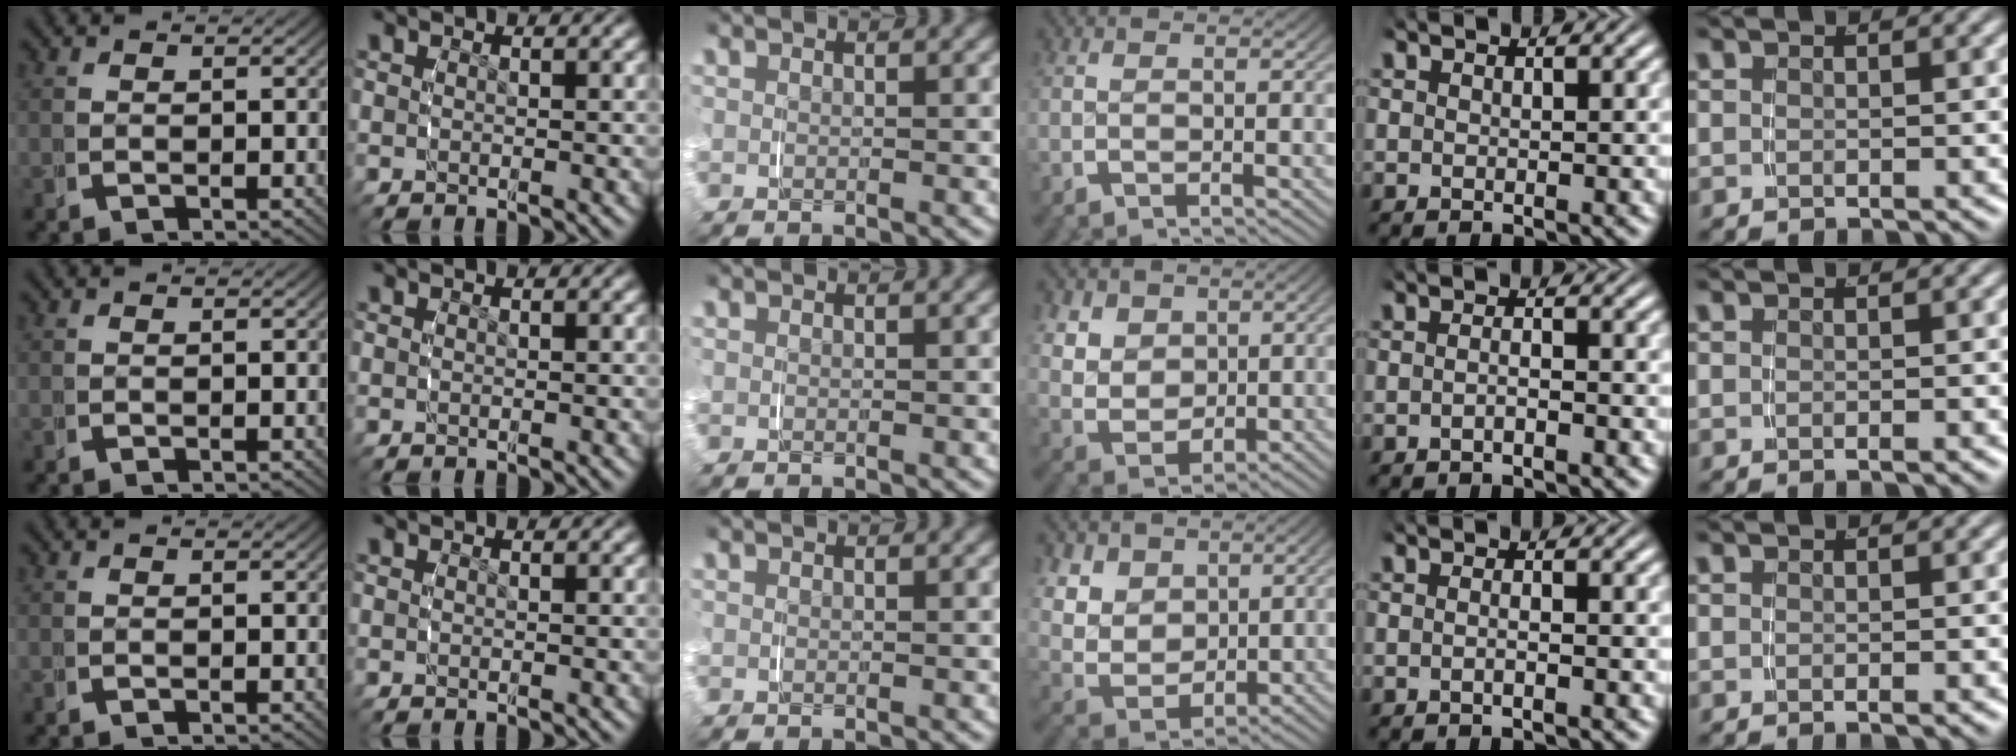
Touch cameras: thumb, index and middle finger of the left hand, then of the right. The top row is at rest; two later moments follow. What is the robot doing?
{"motion": "grasp_and_lifting", "object": "napkin"}